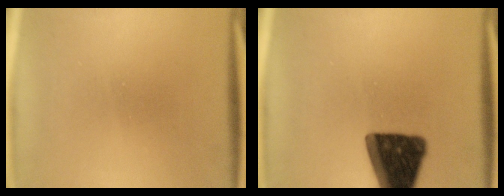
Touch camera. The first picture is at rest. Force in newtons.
{"total": 16.9}